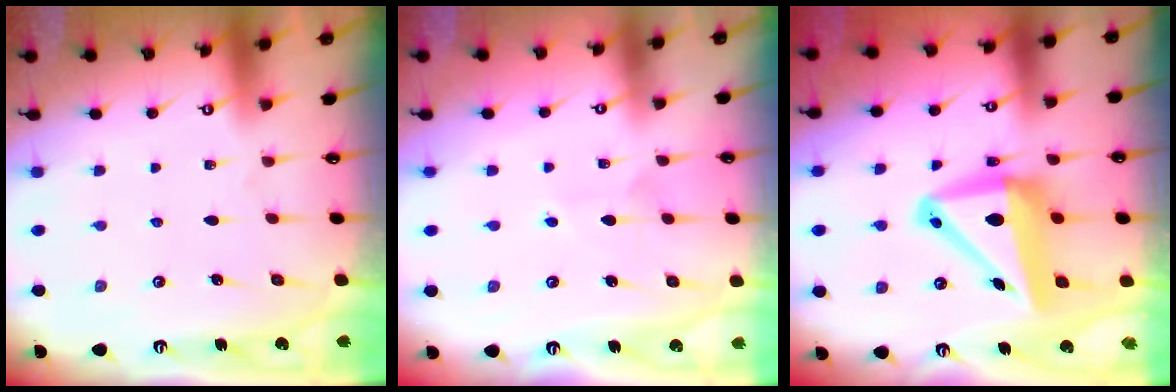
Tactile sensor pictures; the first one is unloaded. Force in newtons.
{"total": 4.2, "press": 4.2, "slide": 0.4}
{"total": 13.5, "press": 13.2, "slide": 2.8}